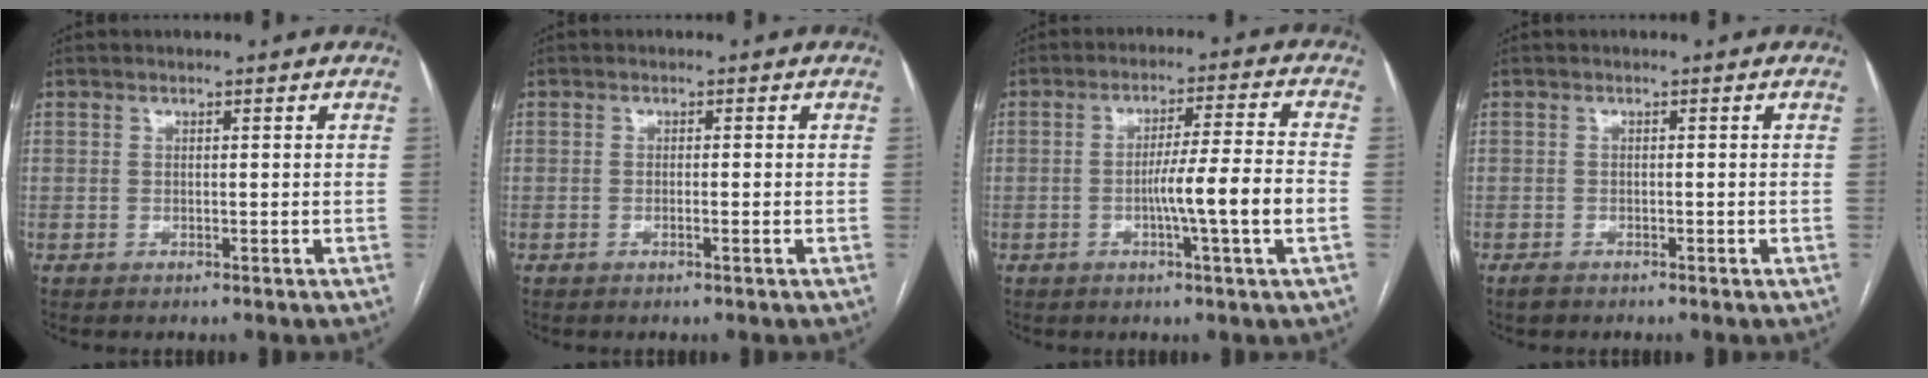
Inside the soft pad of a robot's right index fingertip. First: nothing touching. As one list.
[{"total": 1.0, "force": [-0.4, -0.2, 0.9], "torque": [-0.017, 0.000, -0.007]}, {"total": 9.2, "force": [-2.3, -1.1, 8.9], "torque": [-0.145, 0.001, -0.037]}, {"total": 1.2, "force": [-1.0, 0.6, 0.5], "torque": [-0.013, -0.001, -0.015]}]